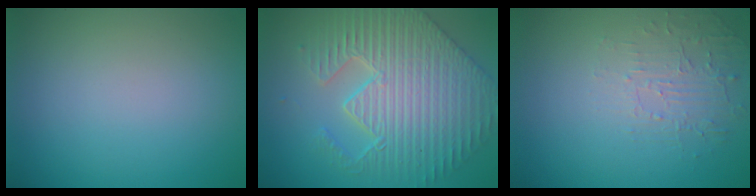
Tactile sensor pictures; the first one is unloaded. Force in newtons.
{"total": 6.7, "press": 5.7, "slide": 3.6}
{"total": 1.9, "press": 0.8, "slide": 1.7}